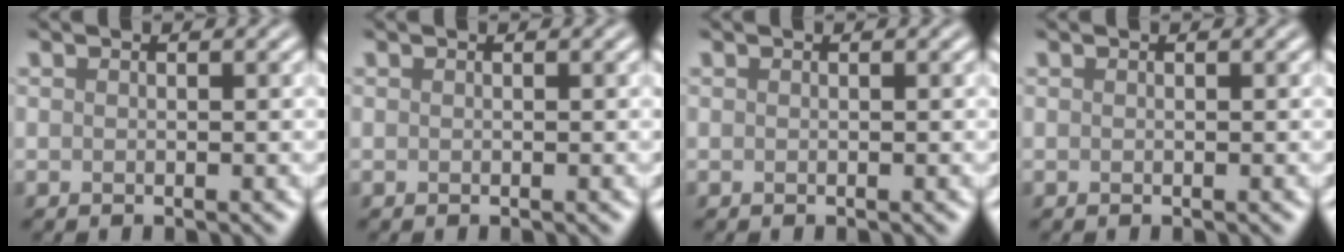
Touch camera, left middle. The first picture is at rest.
{"total": 0.0}
{"total": 0.0}
{"total": 0.0}